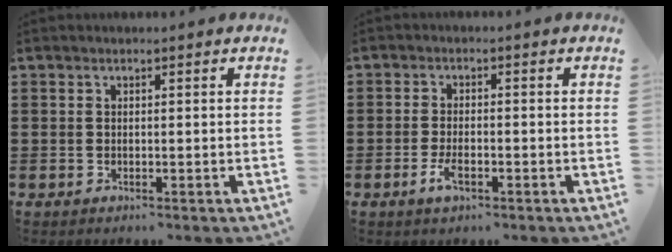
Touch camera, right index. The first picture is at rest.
{"total": 3.2, "force": [-1.5, 1.0, 2.6], "torque": [-0.060, -0.006, -0.030]}